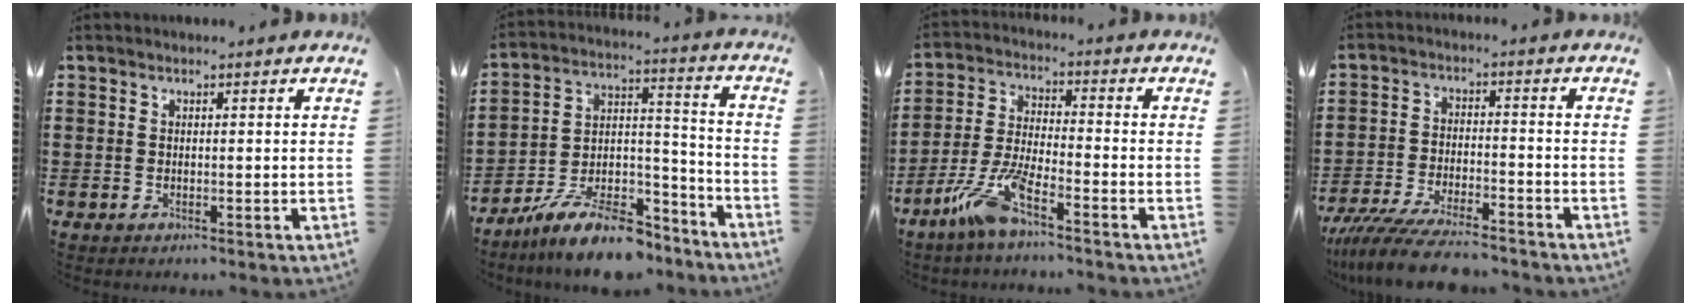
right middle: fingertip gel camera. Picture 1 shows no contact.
{"total": 11.4, "force": [-9.6, 2.7, 5.6], "torque": [-0.095, 0.032, -0.183]}
{"total": 8.7, "force": [-5.8, 1.2, 6.4], "torque": [-0.154, -0.012, -0.114]}
{"total": 8.2, "force": [-7.3, 1.0, 3.5], "torque": [-0.079, 0.000, -0.142]}